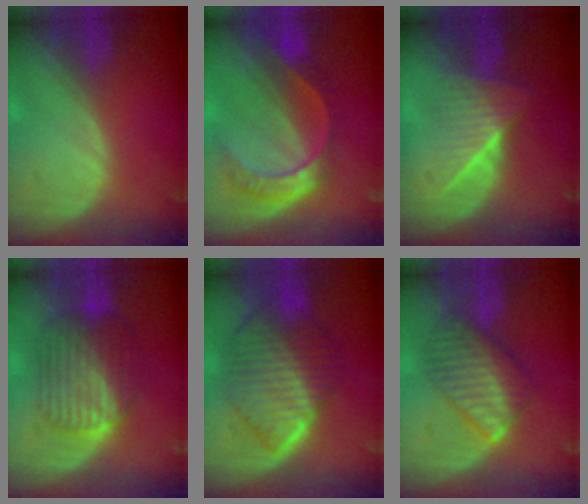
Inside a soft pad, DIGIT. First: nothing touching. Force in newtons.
{"total": 7.7, "press": 6.4, "slide": 4.3}
{"total": 6.5, "press": 6.0, "slide": 2.3}
{"total": 7.9, "press": 7.9, "slide": 0.2}
{"total": 10.6, "press": 10.5, "slide": 0.9}
{"total": 7.1, "press": 7.1, "slide": 0.3}